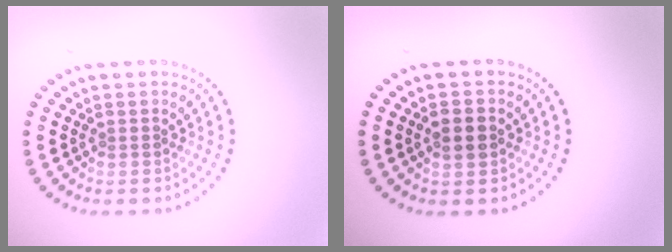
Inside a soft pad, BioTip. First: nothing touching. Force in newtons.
{"total": 2.5, "press": 2.5, "slide": 0.2}